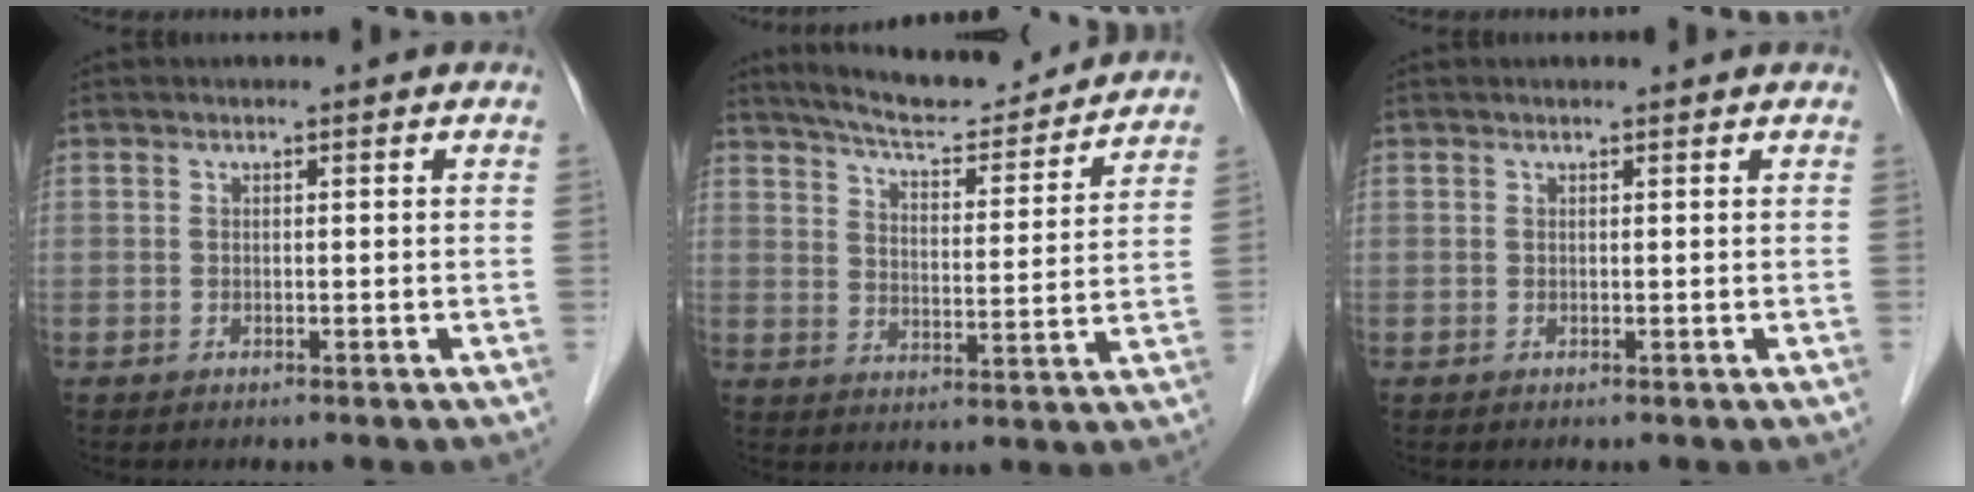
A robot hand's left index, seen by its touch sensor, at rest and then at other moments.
{"total": 16.0, "force": [15.0, 2.0, 5.4], "torque": [-0.084, -0.002, 0.209]}
{"total": 1.4, "force": [1.2, 0.0, 0.6], "torque": [-0.010, 0.012, 0.018]}